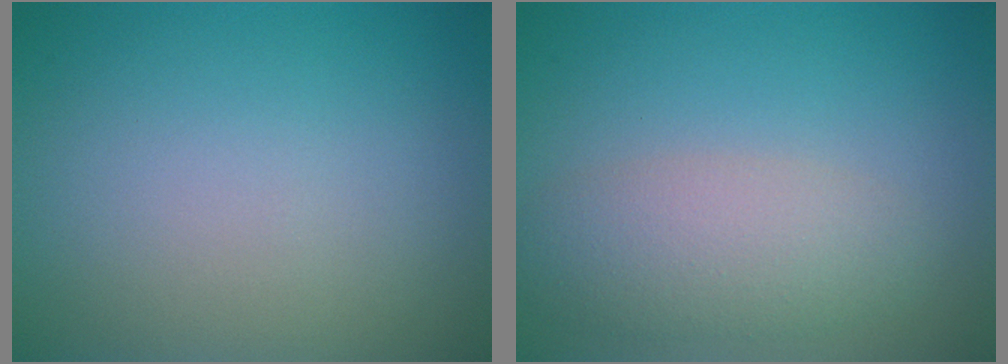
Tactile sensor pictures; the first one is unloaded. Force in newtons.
{"total": 4.0, "press": 4.0, "slide": 0.2}